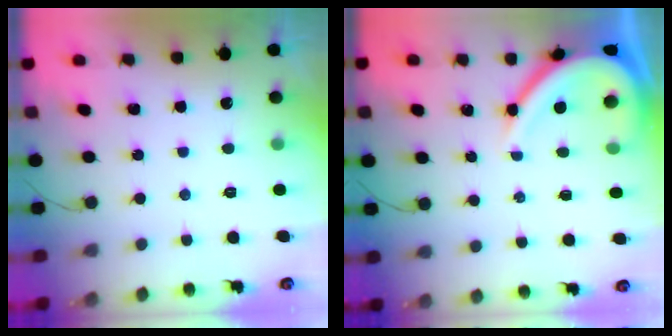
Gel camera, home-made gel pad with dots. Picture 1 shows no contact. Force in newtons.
{"total": 10.9, "press": 10.8, "slide": 1.3}